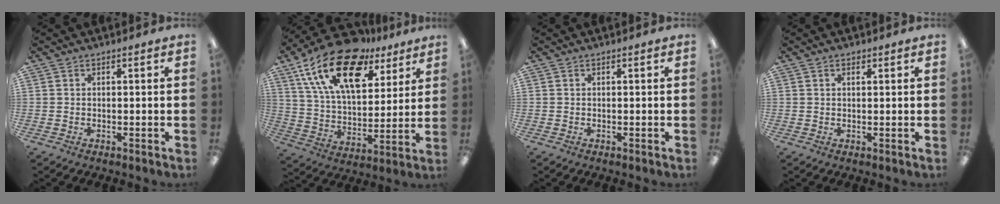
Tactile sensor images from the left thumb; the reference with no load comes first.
{"total": 22.2, "force": [13.2, 11.2, 13.9], "torque": [-0.261, -0.068, 0.229]}
{"total": 0.0}
{"total": 1.1, "force": [0.6, 0.6, 0.7], "torque": [-0.007, -0.002, 0.010]}